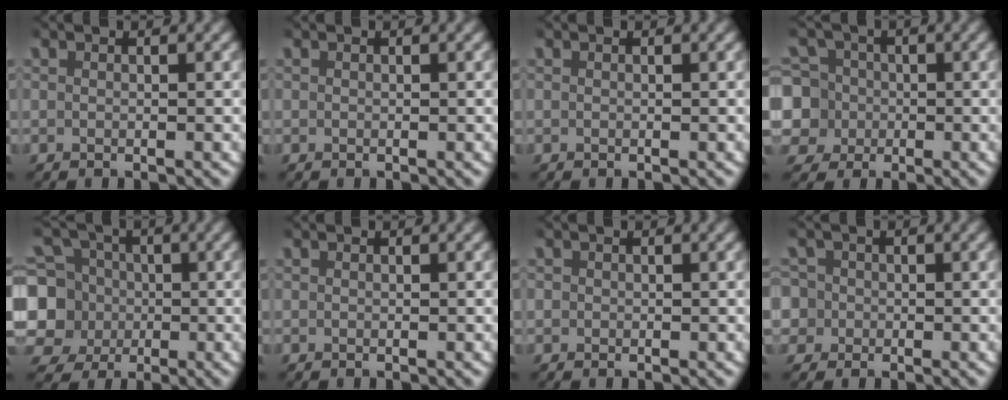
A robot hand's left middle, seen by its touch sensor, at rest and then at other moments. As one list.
[{"total": 0.0}, {"total": 0.0}, {"total": 10.9, "force": [-2.6, 10.2, 2.8], "torque": [-0.090, -0.049, -0.045]}, {"total": 10.4, "force": [-1.5, 9.7, 3.4], "torque": [-0.086, -0.038, -0.027]}, {"total": 0.0}, {"total": 1.1, "force": [0.1, 1.0, 0.2], "torque": [-0.006, -0.001, -0.002]}, {"total": 4.5, "force": [-0.4, 4.3, 1.2], "torque": [-0.034, -0.013, -0.010]}]